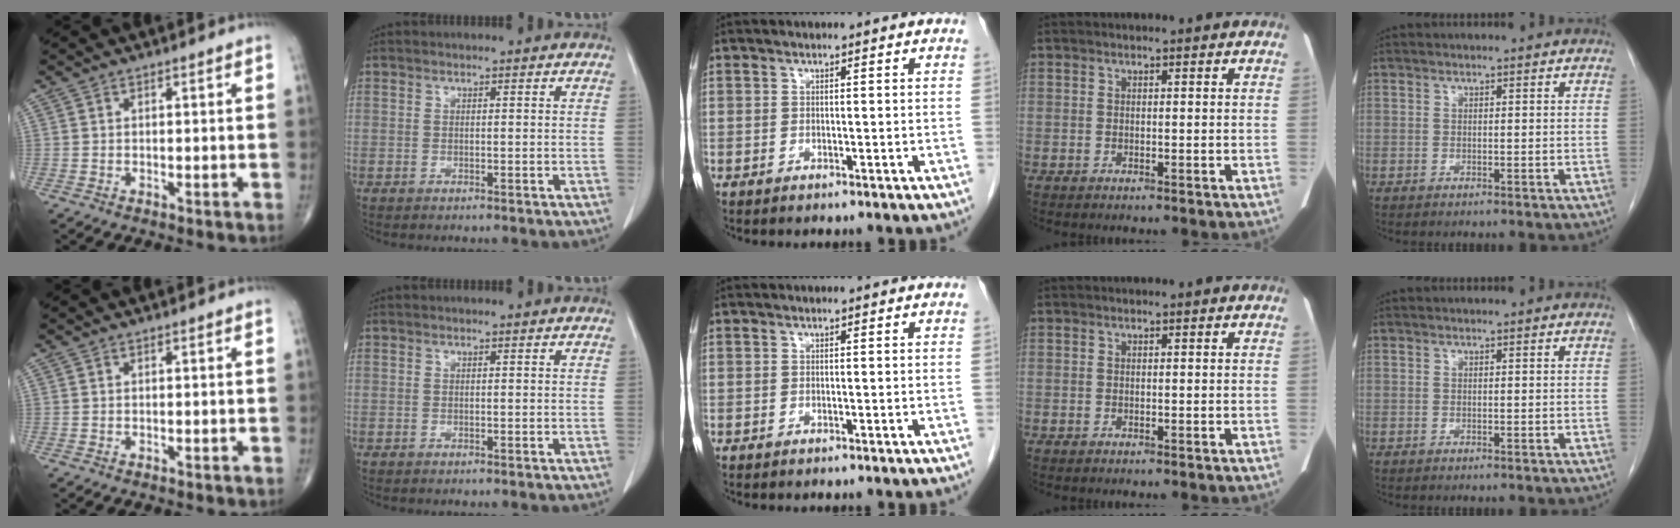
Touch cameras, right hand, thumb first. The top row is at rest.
{}